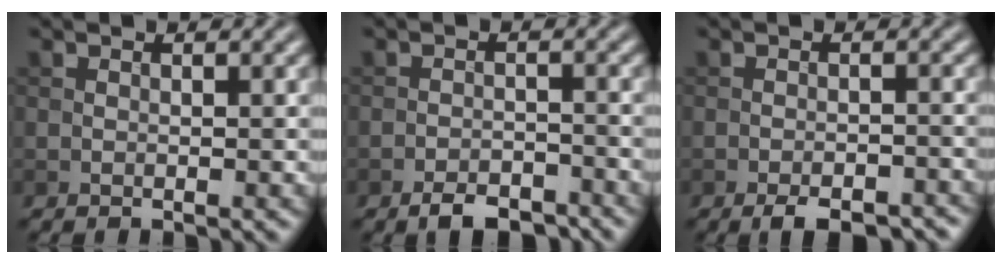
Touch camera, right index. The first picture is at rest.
{"total": 4.0, "force": [-3.2, 1.5, 1.9], "torque": [-0.026, 0.002, -0.056]}
{"total": 4.7, "force": [-3.6, 1.4, 2.7], "torque": [-0.042, -0.006, -0.049]}